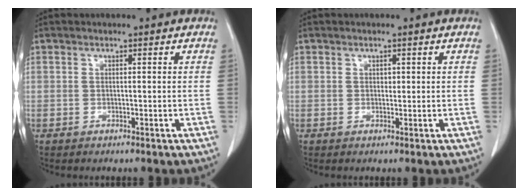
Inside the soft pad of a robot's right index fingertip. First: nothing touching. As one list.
[{"total": 0.6, "force": [0.3, 0.4, 0.4], "torque": [-0.002, -0.001, 0.004]}]